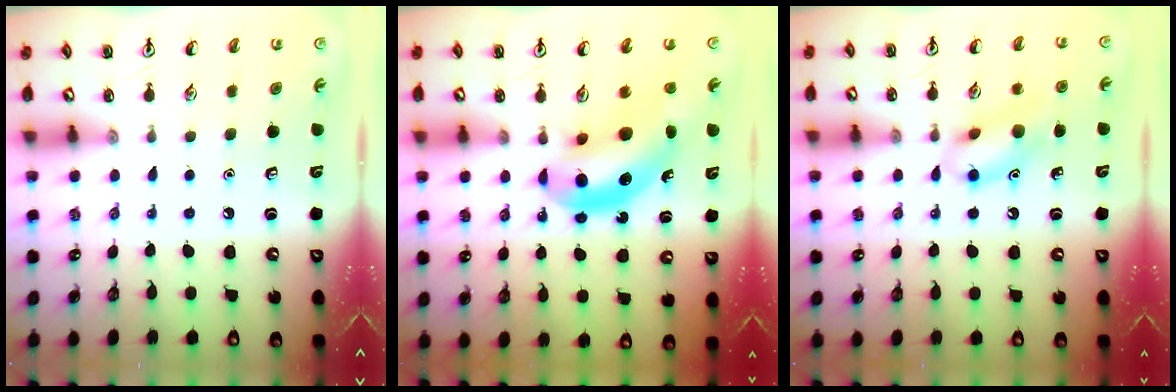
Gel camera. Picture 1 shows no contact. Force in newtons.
{"total": 11.3, "press": 10.7, "slide": 3.5}
{"total": 10.7, "press": 10.6, "slide": 1.4}